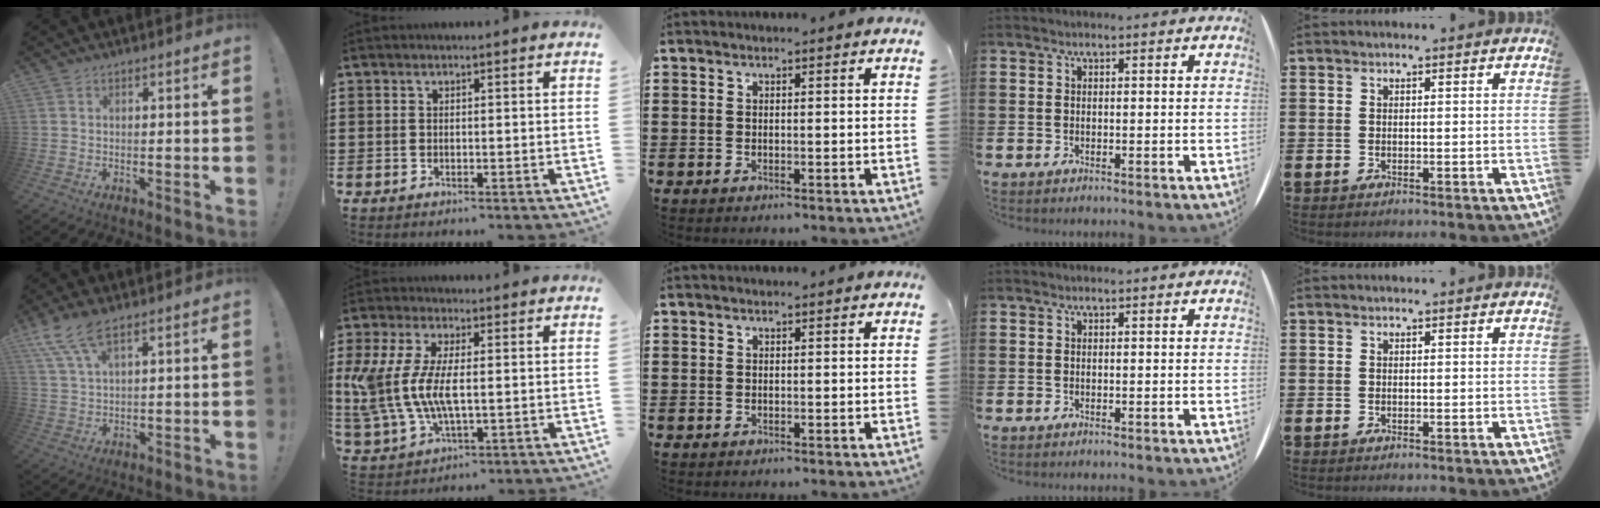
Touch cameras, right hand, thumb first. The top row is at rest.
{"thumb": {"total": 8.2, "force": [5.6, 2.4, 5.5], "torque": [-0.119, -0.015, 0.109]}, "index": {"total": 9.3, "force": [0.0, 4.3, 8.2], "torque": [-0.208, -0.009, -0.012]}}